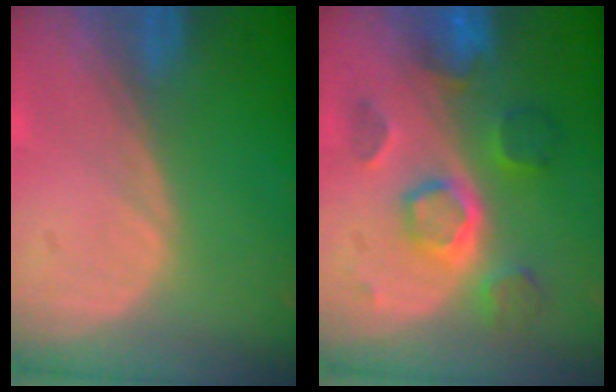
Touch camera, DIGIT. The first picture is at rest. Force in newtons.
{"total": 8.5, "press": 7.7, "slide": 3.6}